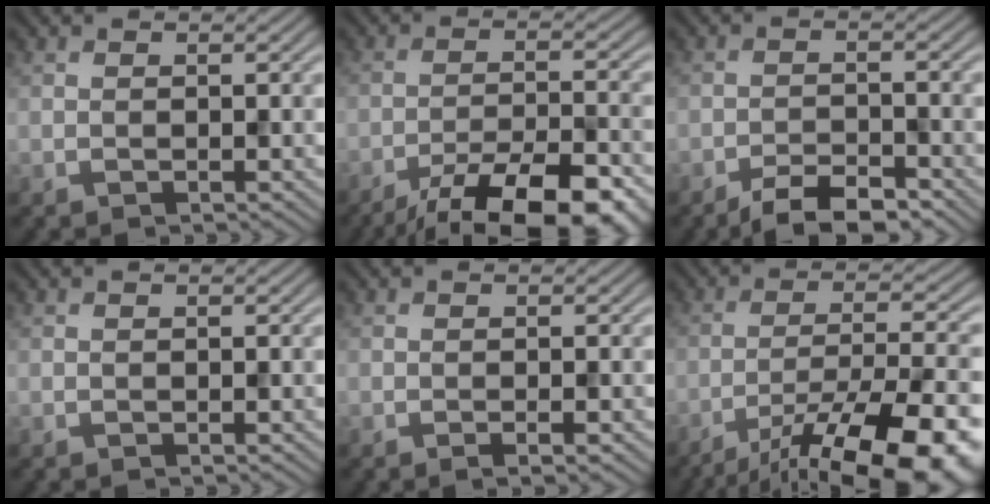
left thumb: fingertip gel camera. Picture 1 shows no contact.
{"total": 14.1, "force": [-10.6, 3.6, 8.5], "torque": [-0.145, -0.022, -0.150]}
{"total": 4.9, "force": [-3.8, 1.3, 2.7], "torque": [-0.044, 0.002, -0.068]}
{"total": 0.0}
{"total": 1.3, "force": [-0.5, 0.1, 1.2], "torque": [-0.019, -0.002, -0.011]}
{"total": 17.2, "force": [-12.1, 4.4, 11.4], "torque": [-0.162, -0.022, -0.170]}